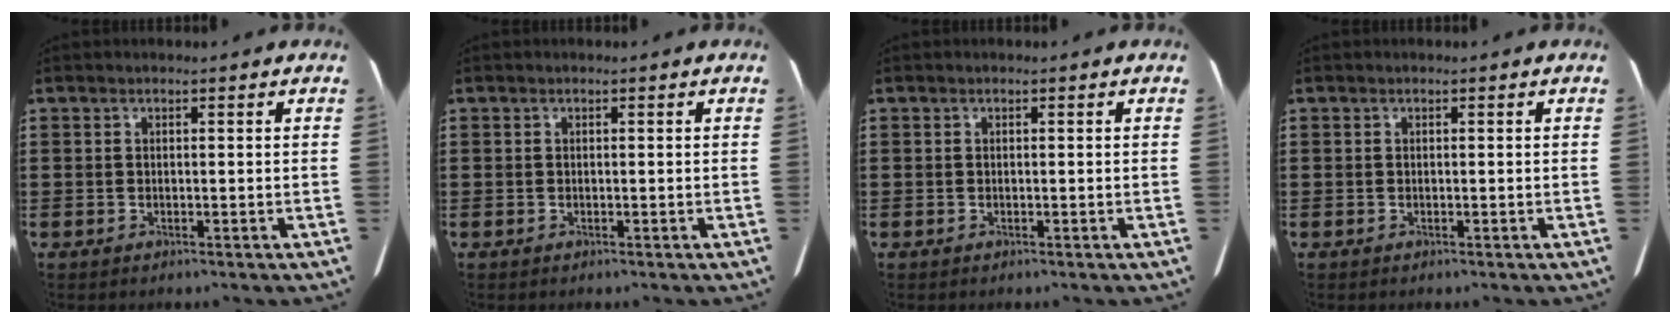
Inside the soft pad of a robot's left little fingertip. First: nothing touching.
{"total": 0.0}
{"total": 0.0}
{"total": 0.0}